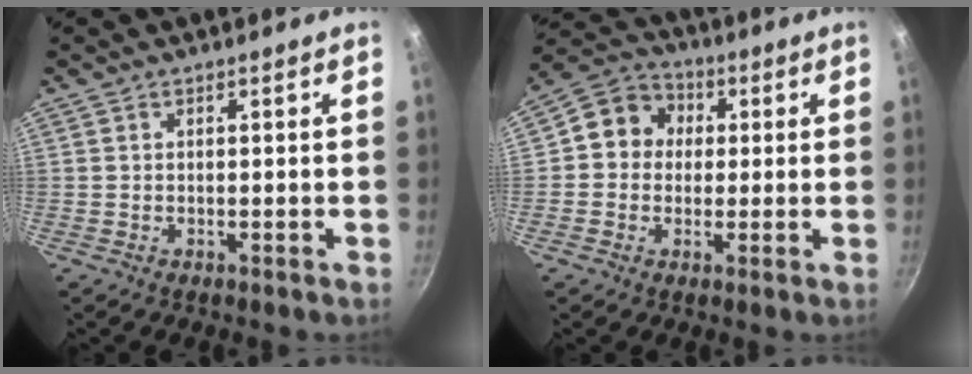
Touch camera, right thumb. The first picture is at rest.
{"total": 8.6, "force": [0.9, 7.8, 3.6], "torque": [-0.025, 0.015, -0.007]}